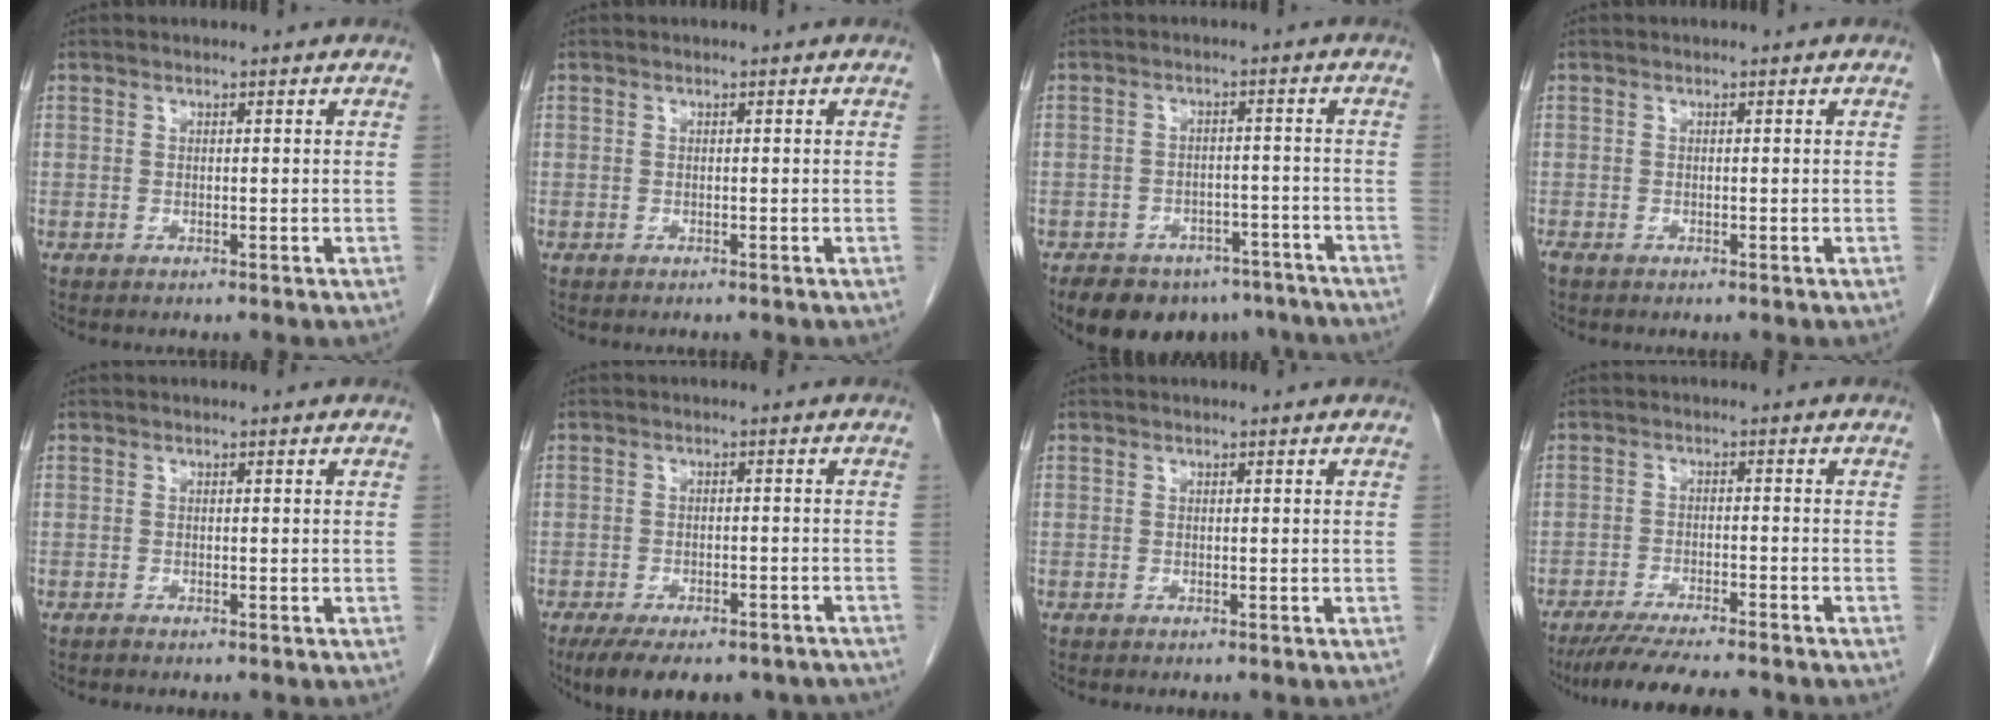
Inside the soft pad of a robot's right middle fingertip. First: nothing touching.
{"total": 0.0}
{"total": 12.7, "force": [-9.6, 7.1, 4.3], "torque": [-0.062, 0.007, -0.117]}
{"total": 0.0}
{"total": 0.0}
{"total": 15.1, "force": [-11.8, 6.0, 7.2], "torque": [-0.118, -0.004, -0.150]}
{"total": 0.0}
{"total": 11.1, "force": [-9.6, 0.9, 5.5], "torque": [-0.082, -0.025, -0.147]}